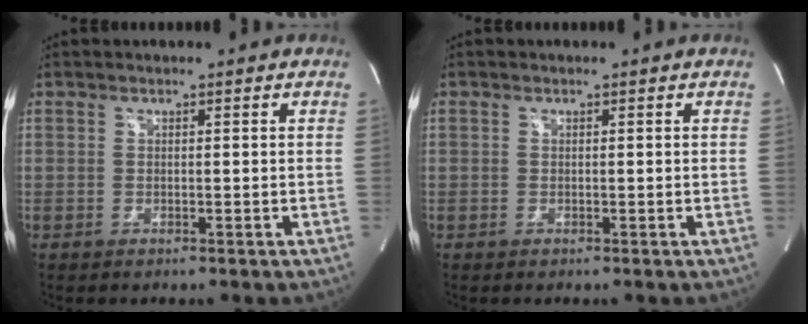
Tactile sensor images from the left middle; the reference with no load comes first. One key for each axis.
{"total": 0.0}